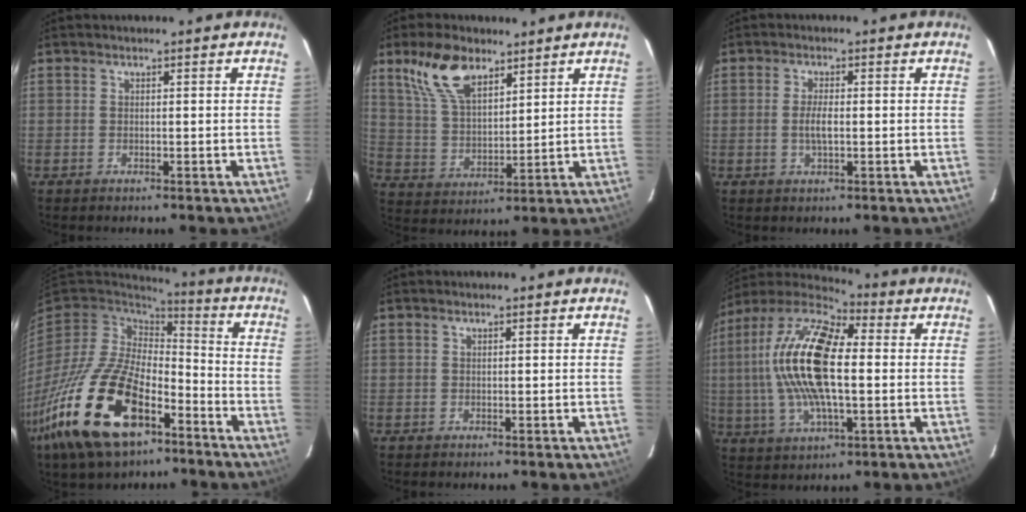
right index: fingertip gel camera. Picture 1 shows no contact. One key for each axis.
{"total": 11.8, "fx": 7.5, "fy": 5.6, "fz": 7.2, "tx": -0.143, "ty": 0.021, "tz": 0.154}
{"total": 3.0, "fx": -0.4, "fy": 0.8, "fz": 2.8, "tx": -0.053, "ty": -0.004, "tz": -0.006}
{"total": 23.6, "fx": -12.5, "fy": 11.9, "fz": 16.2, "tx": -0.351, "ty": -0.034, "tz": -0.224}
{"total": 0.0}
{"total": 20.7, "fx": 1.4, "fy": 8.3, "fz": 18.9, "tx": -0.371, "ty": 0.011, "tz": 0.015}